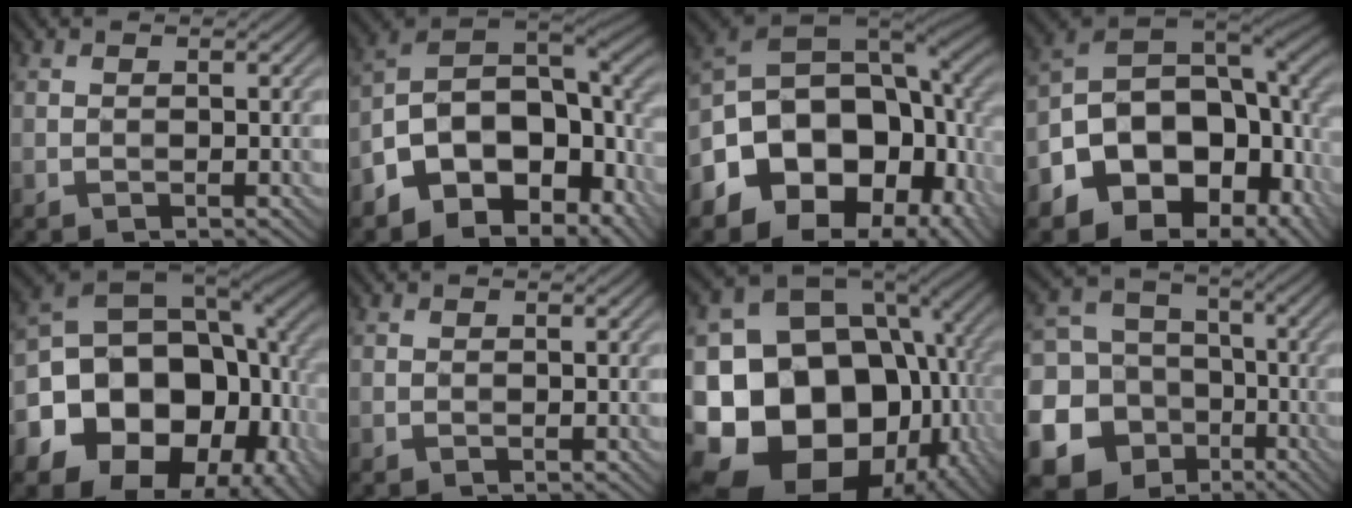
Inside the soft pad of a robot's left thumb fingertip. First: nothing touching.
{"total": 14.9, "force": [-5.9, 8.9, 10.3], "torque": [-0.192, -0.015, -0.100]}
{"total": 19.8, "force": [-5.6, 13.8, 13.0], "torque": [-0.217, -0.029, -0.075]}
{"total": 17.9, "force": [-5.7, 12.0, 12.0], "torque": [-0.207, -0.026, -0.075]}
{"total": 20.1, "force": [-5.3, 15.5, 11.7], "torque": [-0.207, -0.046, -0.074]}
{"total": 0.0}
{"total": 22.4, "force": [-5.1, 18.2, 12.0], "torque": [-0.242, -0.033, -0.079]}
{"total": 17.8, "force": [-6.1, 16.0, 4.9], "torque": [-0.182, -0.032, -0.117]}